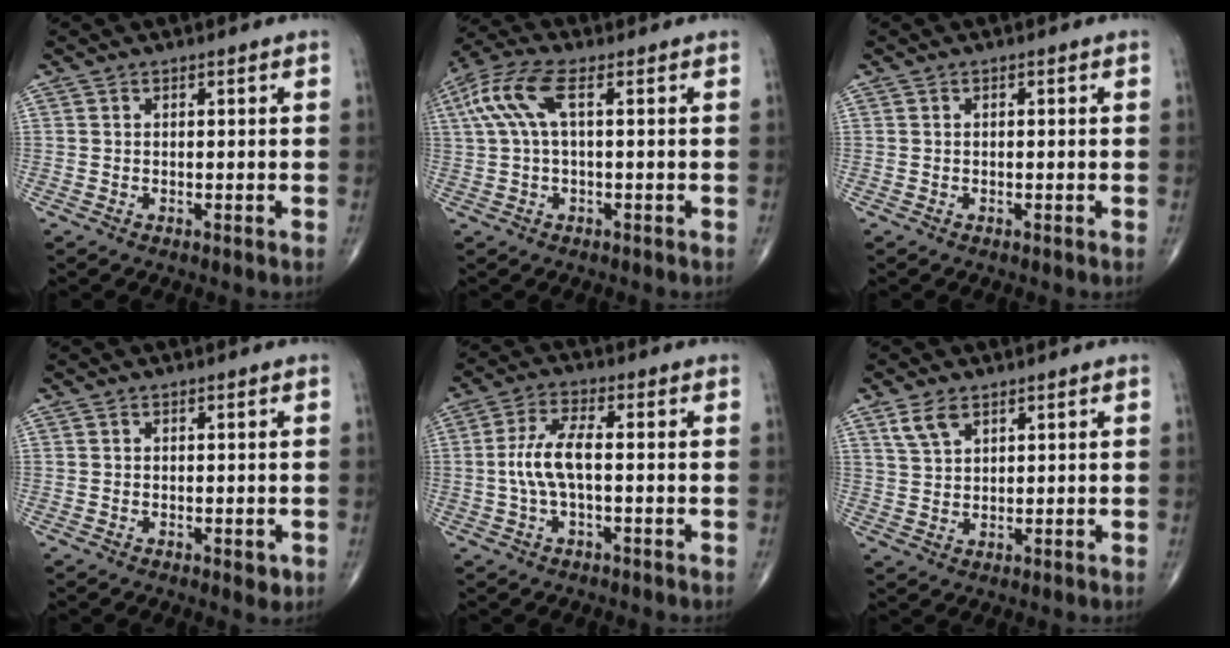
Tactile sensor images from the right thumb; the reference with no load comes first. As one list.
[{"total": 8.4, "force": [2.0, 2.8, 7.6], "torque": [-0.201, 0.031, 0.038]}, {"total": 0.0}, {"total": 1.8, "force": [-0.5, 0.9, 1.5], "torque": [-0.010, -0.002, -0.006]}, {"total": 7.0, "force": [-0.5, 2.4, 6.6], "torque": [-0.151, 0.018, -0.014]}, {"total": 4.3, "force": [2.7, 2.2, 2.5], "torque": [-0.047, -0.006, 0.059]}]